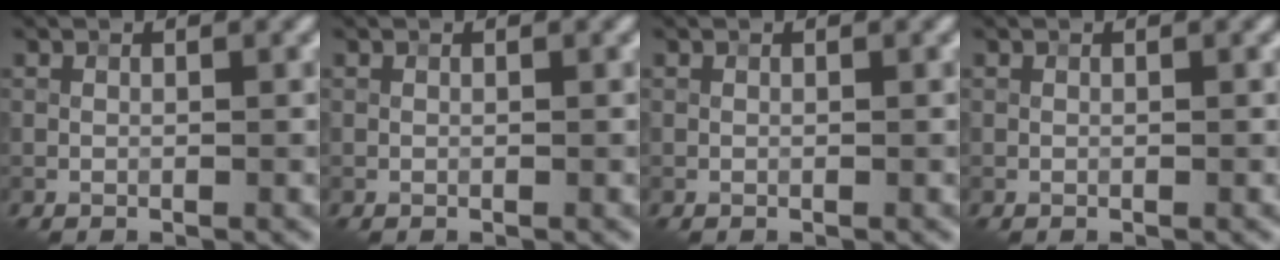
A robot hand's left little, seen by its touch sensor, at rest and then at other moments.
{"total": 0.0}
{"total": 0.0}
{"total": 0.0}